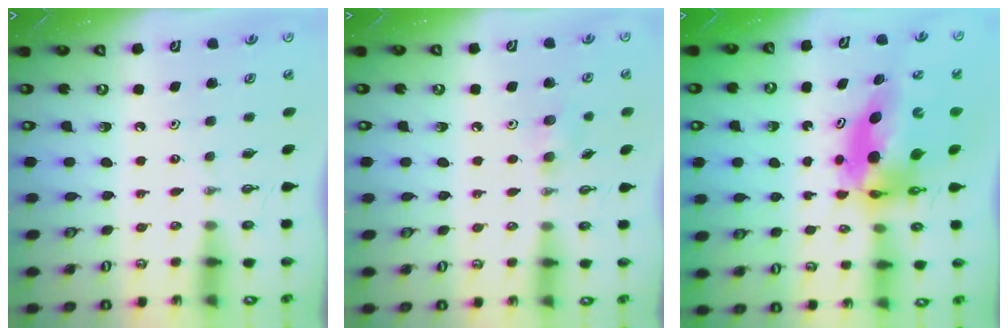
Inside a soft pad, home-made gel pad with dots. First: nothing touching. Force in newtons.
{"total": 7.0, "press": 5.9, "slide": 3.7}
{"total": 8.9, "press": 8.9, "slide": 1.0}